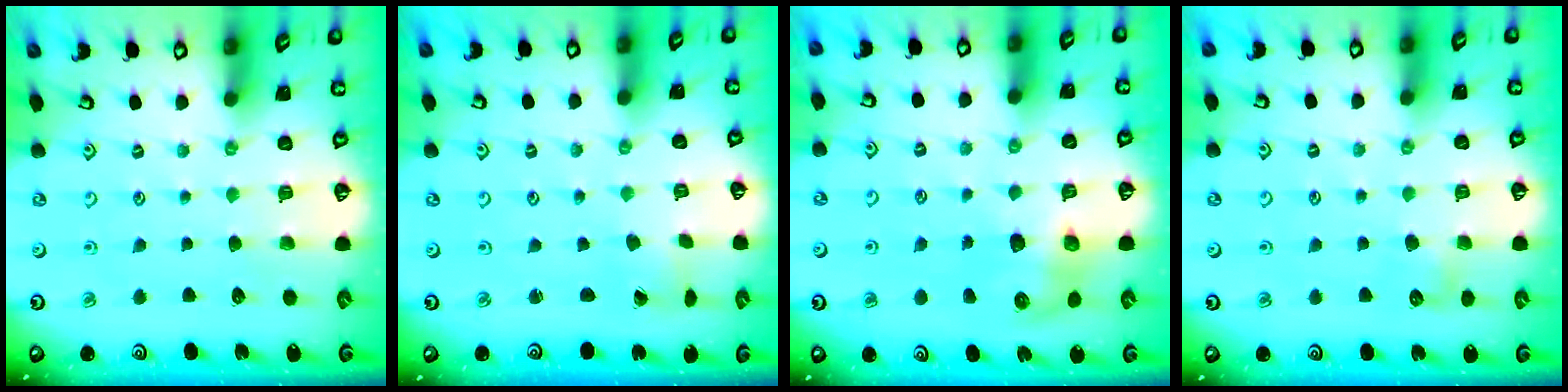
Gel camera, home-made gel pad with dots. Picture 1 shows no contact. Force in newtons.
{"total": 0.6, "press": 0.5, "slide": 0.2}
{"total": 8.1, "press": 8.0, "slide": 1.1}
{"total": 5.7, "press": 5.6, "slide": 0.7}